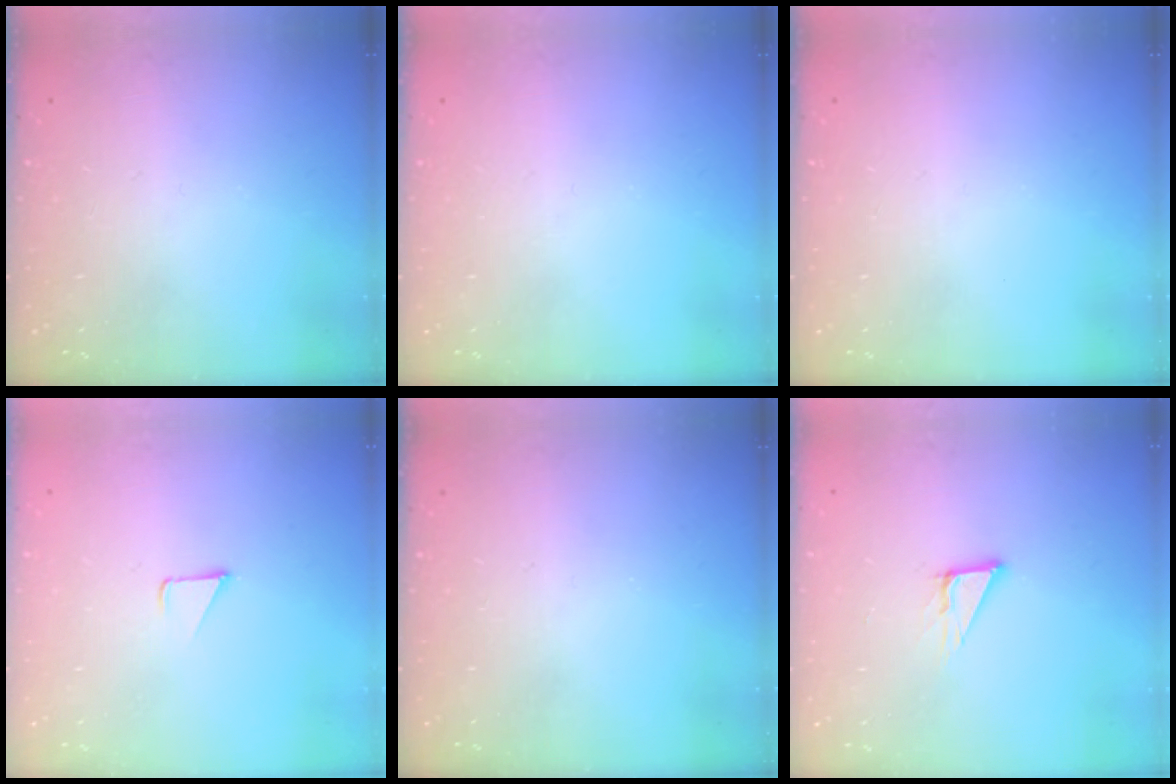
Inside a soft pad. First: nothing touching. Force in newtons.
{"total": 0.0}
{"total": 0.0}
{"total": 1.8, "press": 1.7, "slide": 0.1}
{"total": 0.0}
{"total": 5.1, "press": 5.1, "slide": 0.5}